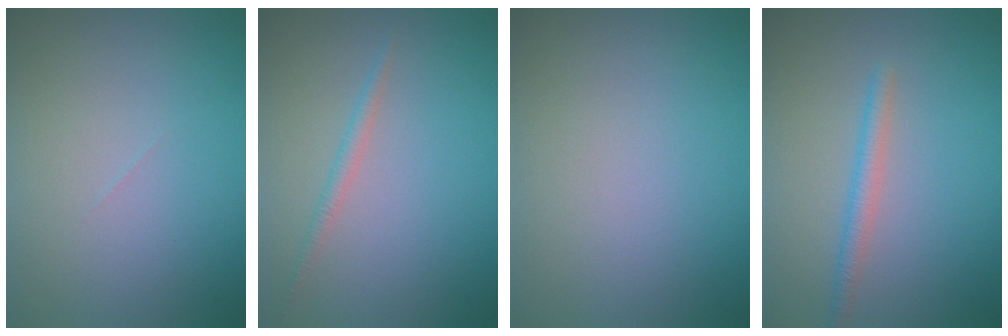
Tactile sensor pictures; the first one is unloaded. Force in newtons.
{"total": 1.2, "press": 1.2, "slide": 0.1}
{"total": 0.0}
{"total": 1.8, "press": 1.8, "slide": 0.1}